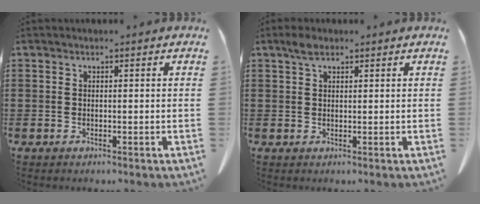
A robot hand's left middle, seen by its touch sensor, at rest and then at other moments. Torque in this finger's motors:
{"motor_torque": [1.08, 1.06, 0.19, 0.09]}